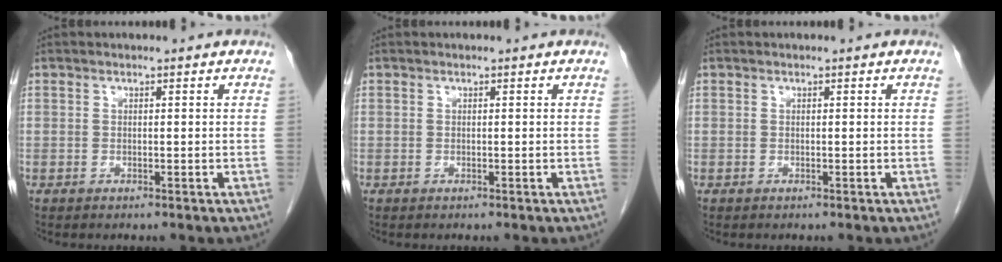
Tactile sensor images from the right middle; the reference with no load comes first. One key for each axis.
{"total": 0.0}
{"total": 0.0}